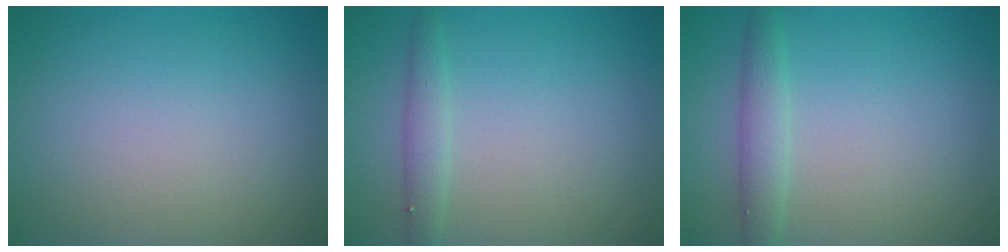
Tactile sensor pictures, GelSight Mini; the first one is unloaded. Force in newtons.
{"total": 1.6, "press": 1.6, "slide": 0.0}
{"total": 2.1, "press": 2.1, "slide": 0.1}